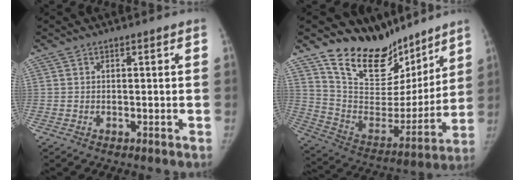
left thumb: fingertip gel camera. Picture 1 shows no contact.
{"total": 20.1, "force": [16.4, 9.6, 6.5], "torque": [-0.046, -0.111, 0.281]}